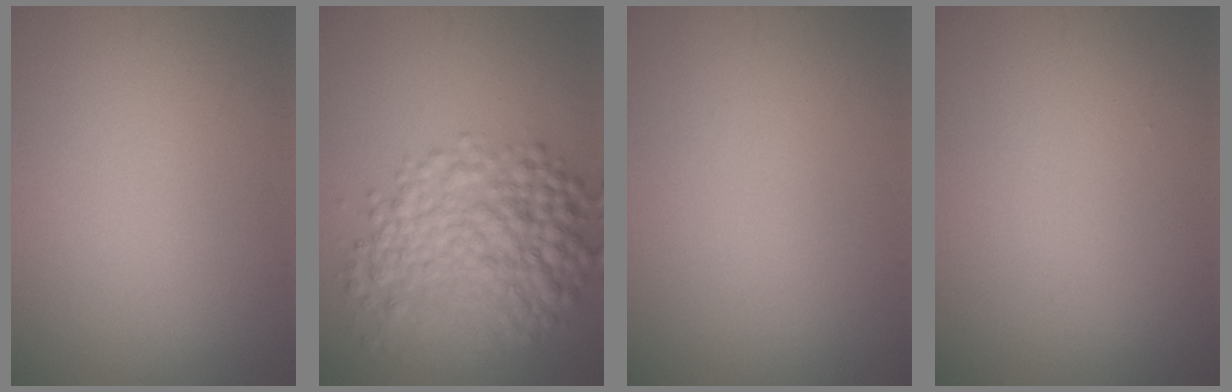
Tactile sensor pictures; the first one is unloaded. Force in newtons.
{"total": 7.6, "press": 7.6, "slide": 0.1}
{"total": 0.0}
{"total": 0.0}